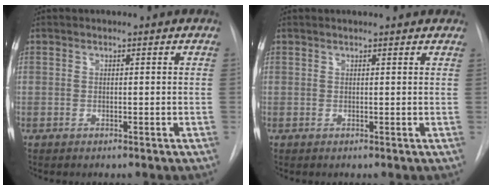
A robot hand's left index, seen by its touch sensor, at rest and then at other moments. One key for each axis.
{"total": 3.4, "fx": 3.0, "fy": 0.9, "fz": 1.3, "tx": -0.016, "ty": 0.019, "tz": 0.031}